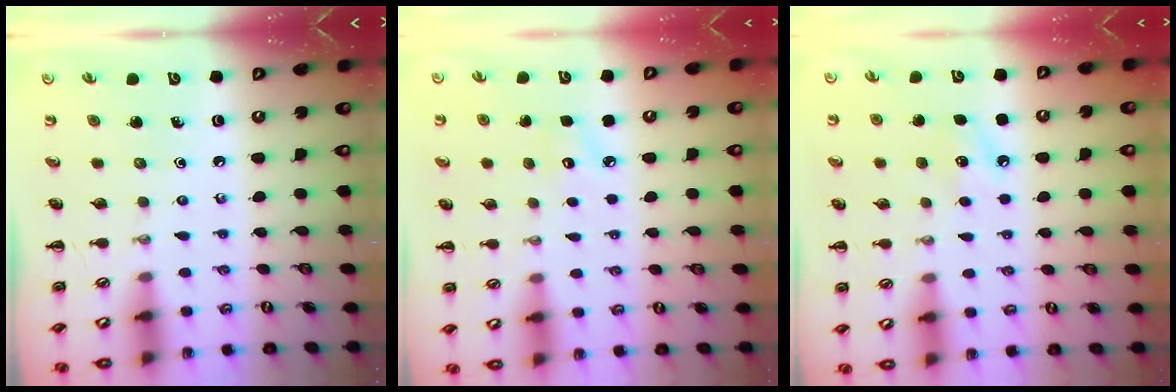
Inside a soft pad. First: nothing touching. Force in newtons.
{"total": 5.4, "press": 5.2, "slide": 1.5}
{"total": 6.9, "press": 6.7, "slide": 1.6}